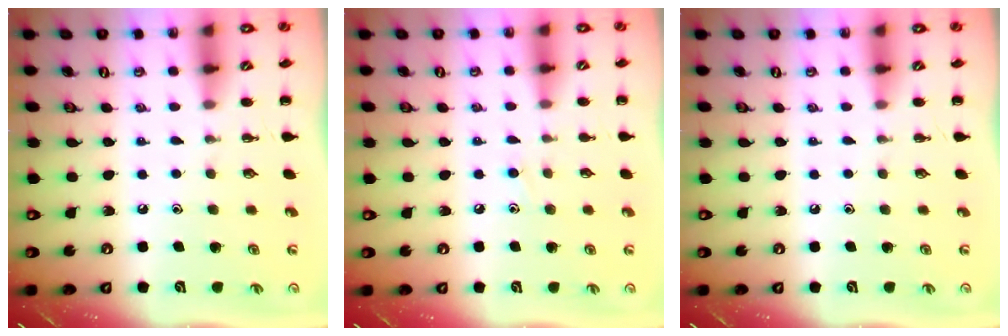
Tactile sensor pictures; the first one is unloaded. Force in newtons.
{"total": 5.7, "press": 5.3, "slide": 2.1}
{"total": 0.0}